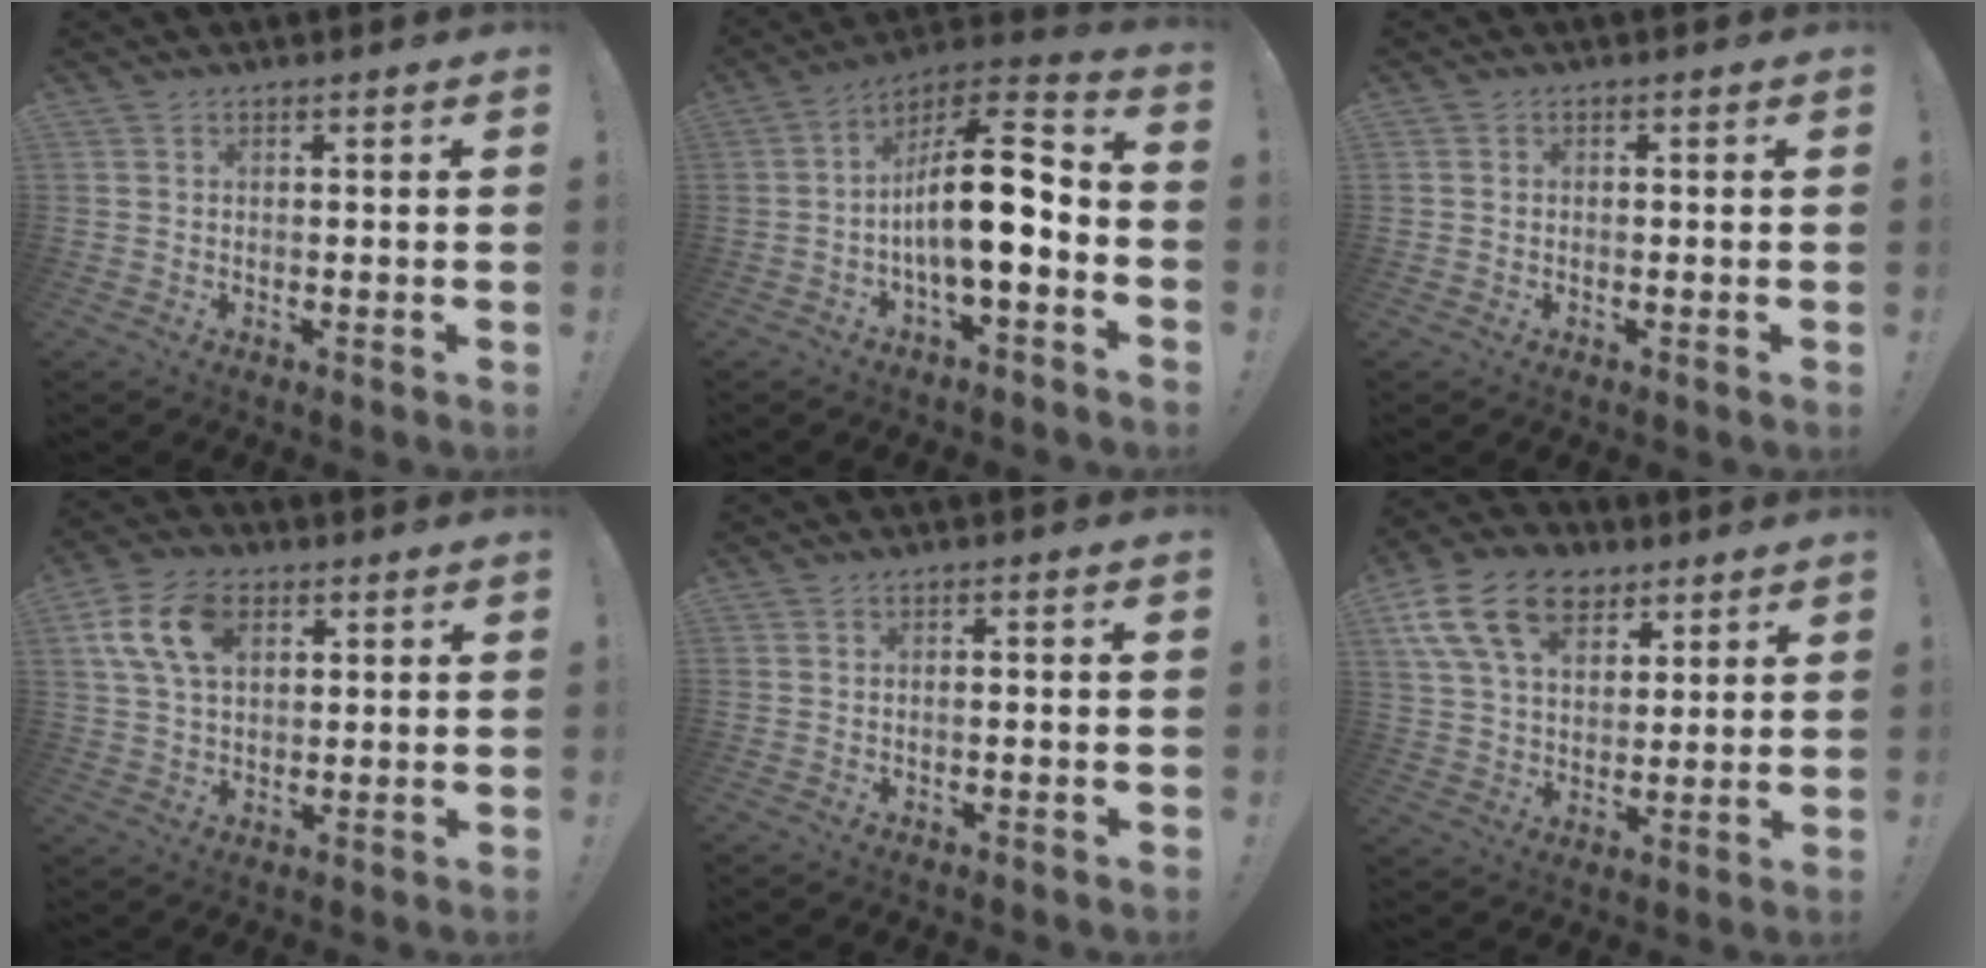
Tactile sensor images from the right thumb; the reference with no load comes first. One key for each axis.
{"total": 17.6, "fx": -2.3, "fy": 6.3, "fz": 16.2, "tx": -0.265, "ty": 0.018, "tz": -0.035}
{"total": 0.9, "fx": -0.7, "fy": 0.4, "fz": 0.2, "tx": -0.010, "ty": 0.005, "tz": -0.012}
{"total": 13.2, "fx": 4.4, "fy": 8.4, "fz": 9.2, "tx": -0.173, "ty": 0.004, "tz": 0.086}
{"total": 1.2, "fx": -0.9, "fy": -0.2, "fz": 0.8, "tx": -0.021, "ty": 0.002, "tz": -0.014}
{"total": 17.9, "fx": 9.1, "fy": 11.7, "fz": 10.0, "tx": -0.165, "ty": -0.036, "tz": 0.169}